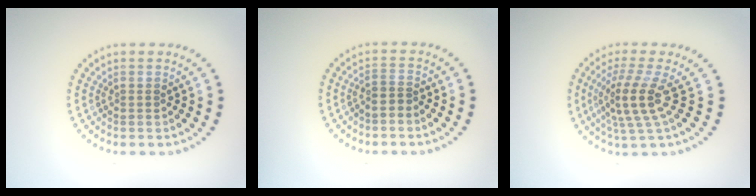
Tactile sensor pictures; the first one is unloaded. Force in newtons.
{"total": 0.9, "press": 0.7, "slide": 0.6}
{"total": 3.9, "press": 2.7, "slide": 2.7}